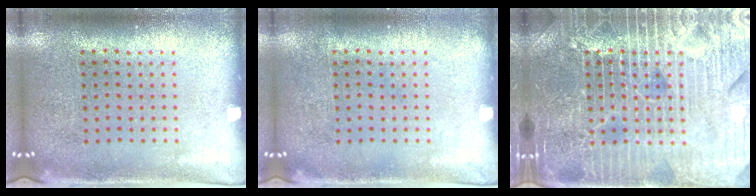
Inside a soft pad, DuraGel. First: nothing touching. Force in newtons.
{"total": 0.0}
{"total": 7.0, "press": 6.9, "slide": 0.9}